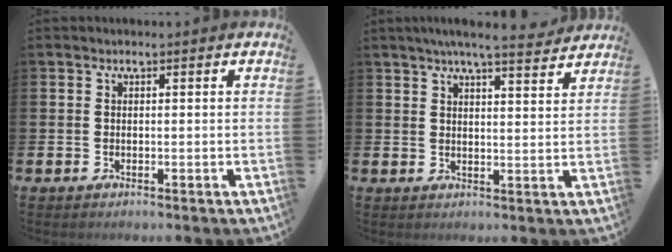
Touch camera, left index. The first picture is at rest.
{"total": 5.5, "force": [5.1, -0.1, 1.9], "torque": [-0.037, -0.024, 0.087]}